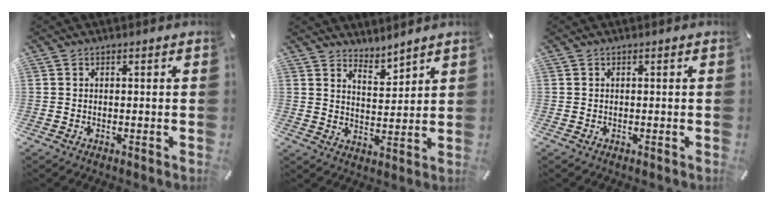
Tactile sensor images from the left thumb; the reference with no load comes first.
{"total": 5.0, "force": [4.8, 1.4, -0.3], "torque": [0.005, -0.038, 0.088]}
{"total": 0.0}